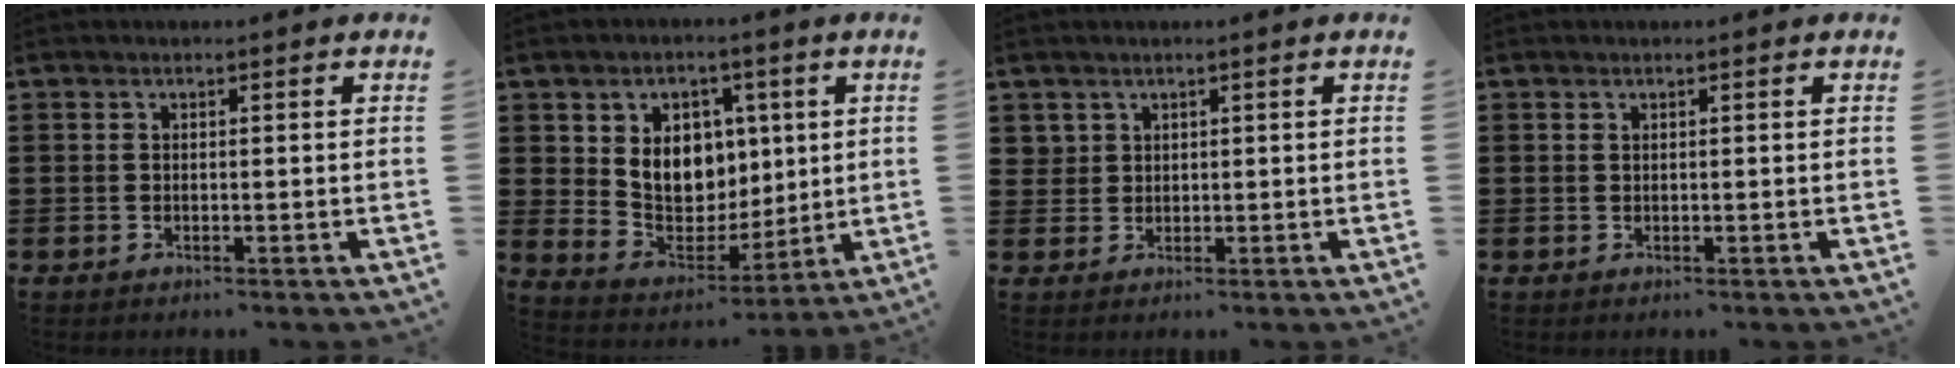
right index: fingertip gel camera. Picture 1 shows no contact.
{"total": 8.6, "force": [2.3, 7.3, 3.9], "torque": [-0.079, -0.005, 0.044]}
{"total": 2.2, "force": [1.3, 1.8, 0.2], "torque": [-0.011, 0.008, 0.026]}
{"total": 0.0}